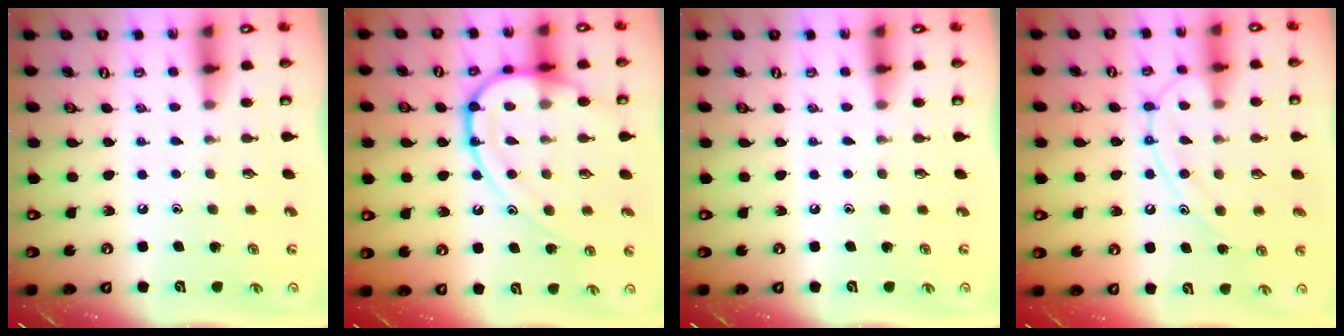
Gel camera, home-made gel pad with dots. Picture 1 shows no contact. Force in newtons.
{"total": 14.1, "press": 14.0, "slide": 1.6}
{"total": 0.0}
{"total": 12.6, "press": 12.6, "slide": 1.1}